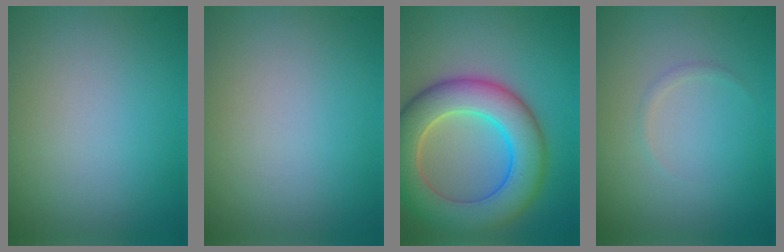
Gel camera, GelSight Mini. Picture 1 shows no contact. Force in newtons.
{"total": 0.0}
{"total": 9.5, "press": 9.5, "slide": 0.8}
{"total": 0.5, "press": 0.5, "slide": 0.0}